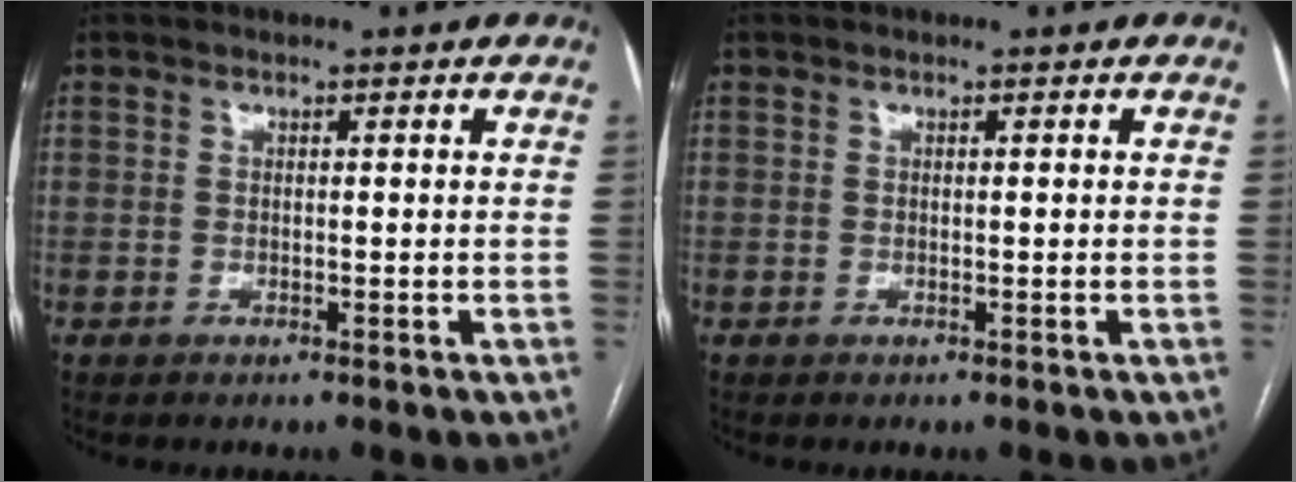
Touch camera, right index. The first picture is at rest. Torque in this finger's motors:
{"motor_torque": [-0.43, -0.14, 0.06, 0.01]}